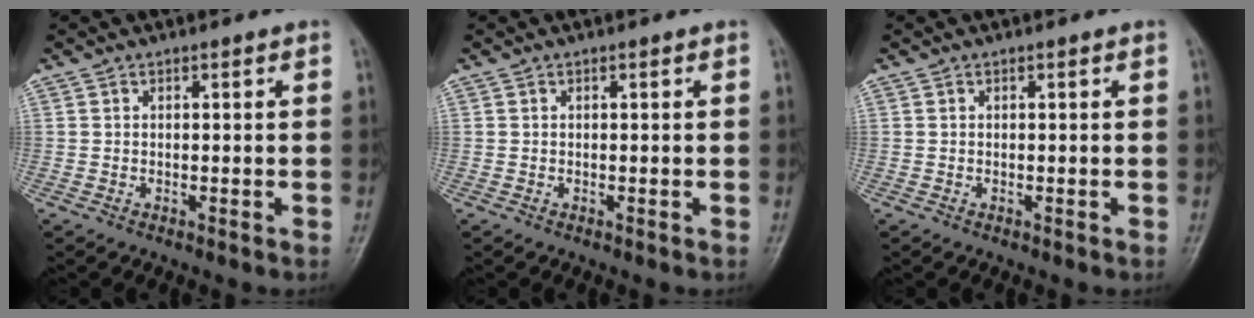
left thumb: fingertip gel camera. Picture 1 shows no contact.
{"total": 0.0}
{"total": 0.0}